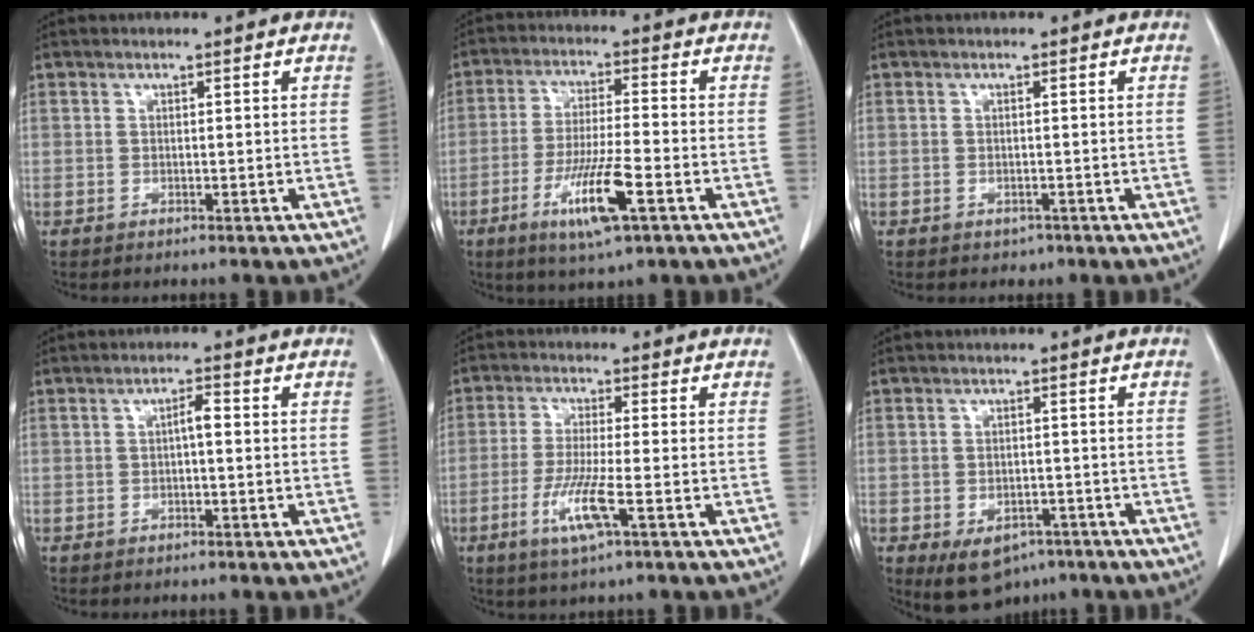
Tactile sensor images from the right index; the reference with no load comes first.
{"total": 10.1, "force": [-4.4, 0.8, 9.0], "torque": [-0.172, -0.019, -0.078]}
{"total": 1.2, "force": [-0.7, 0.9, 0.3], "torque": [-0.004, 0.002, -0.006]}
{"total": 2.0, "force": [-0.1, 0.4, 2.0], "torque": [-0.033, 0.005, -0.002]}
{"total": 6.9, "force": [-2.7, 0.0, 6.3], "torque": [-0.131, -0.017, -0.053]}
{"total": 7.0, "force": [-4.2, 4.6, 3.2], "torque": [-0.047, 0.001, -0.052]}